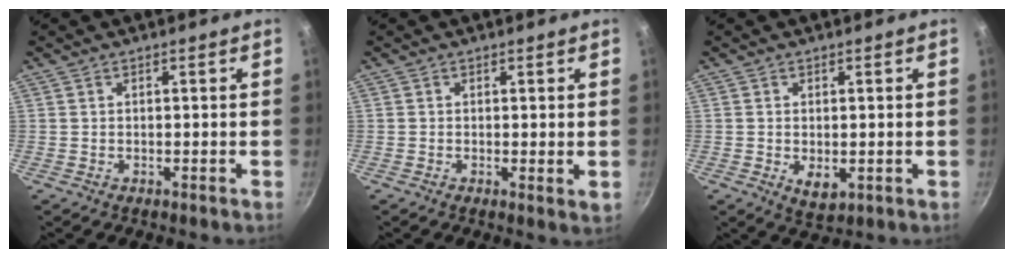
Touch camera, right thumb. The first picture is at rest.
{"total": 1.4, "force": [0.3, 0.3, 1.3], "torque": [-0.019, -0.010, 0.001]}
{"total": 4.1, "force": [-0.5, 2.4, 3.3], "torque": [-0.051, -0.015, -0.002]}